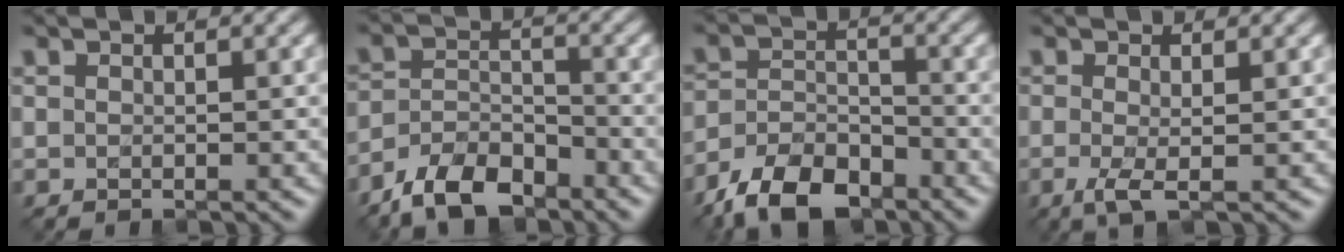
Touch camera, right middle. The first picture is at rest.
{"total": 6.3, "force": [-5.0, 2.7, 2.7], "torque": [-0.048, 0.001, -0.101]}
{"total": 7.4, "force": [-5.6, 3.4, 3.3], "torque": [-0.059, 0.003, -0.112]}
{"total": 2.0, "force": [-0.5, 0.4, 1.9], "torque": [-0.045, -0.004, -0.012]}